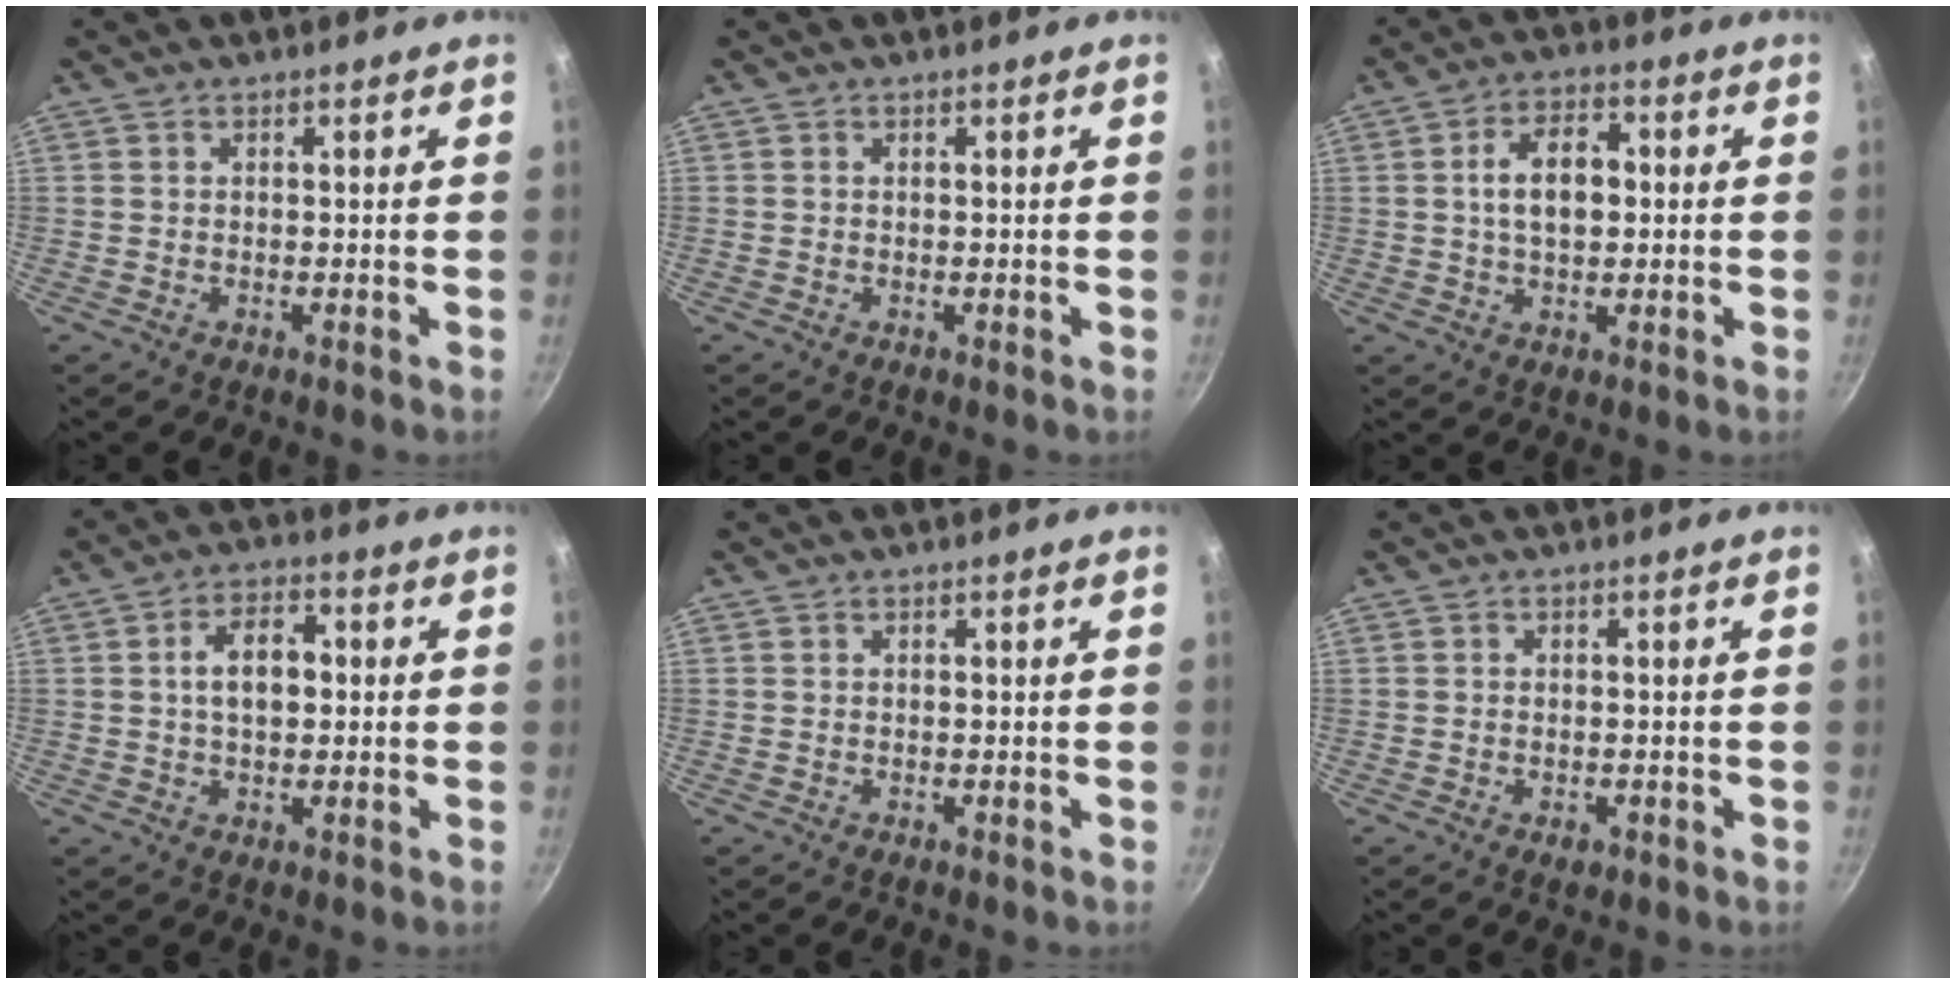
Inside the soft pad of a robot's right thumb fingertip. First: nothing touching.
{"total": 0.0}
{"total": 8.9, "force": [0.8, 5.4, 7.0], "torque": [-0.098, 0.018, 0.009]}
{"total": 7.7, "force": [0.7, 4.8, 6.1], "torque": [-0.078, 0.019, 0.006]}
{"total": 0.0}
{"total": 1.8, "force": [-0.7, 1.1, 1.2], "torque": [-0.018, 0.000, -0.011]}